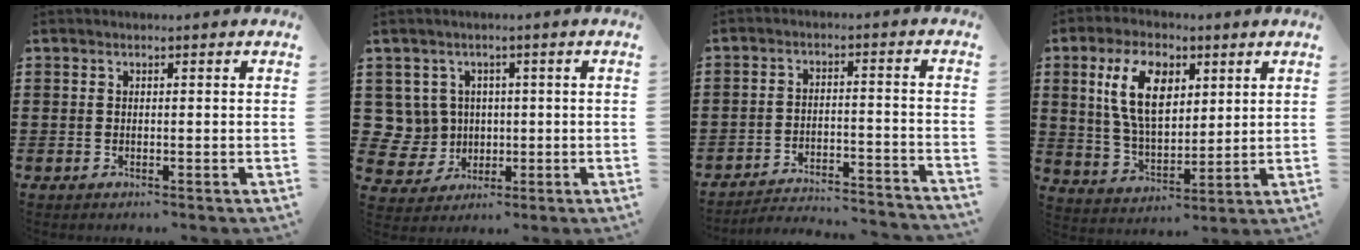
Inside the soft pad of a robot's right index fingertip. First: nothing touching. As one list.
[{"total": 5.9, "force": [0.7, 5.8, 1.2], "torque": [-0.065, 0.010, 0.013]}, {"total": 3.9, "force": [-3.8, 0.2, 0.9], "torque": [-0.022, -0.001, -0.081]}, {"total": 10.7, "force": [4.0, 5.9, 7.9], "torque": [-0.170, 0.014, 0.071]}]